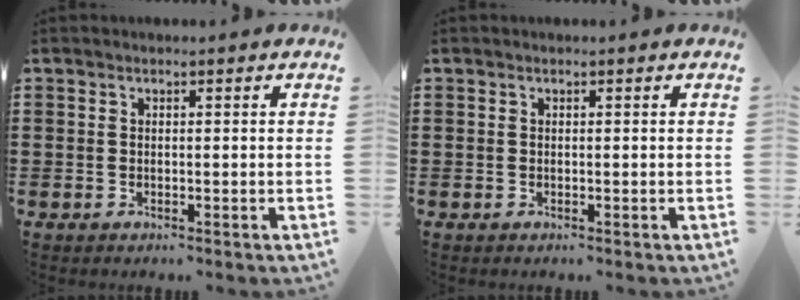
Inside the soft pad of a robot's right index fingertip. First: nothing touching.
{"total": 0.0}